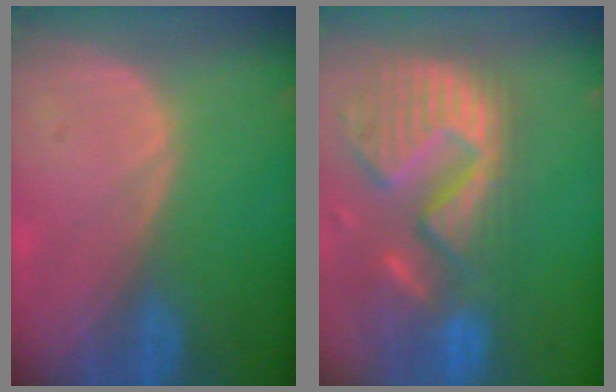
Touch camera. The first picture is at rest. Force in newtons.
{"total": 14.4, "press": 12.0, "slide": 8.0}